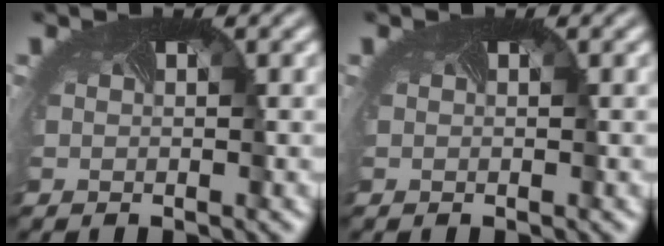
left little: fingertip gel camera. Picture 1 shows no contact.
{"total": 0.0}